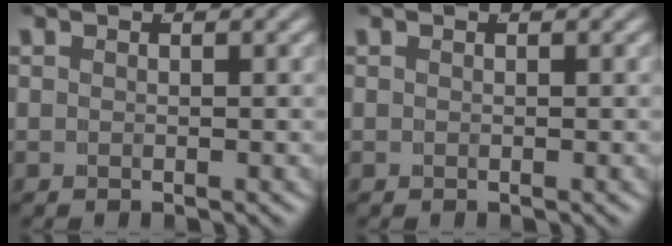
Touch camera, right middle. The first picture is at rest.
{"total": 0.0}